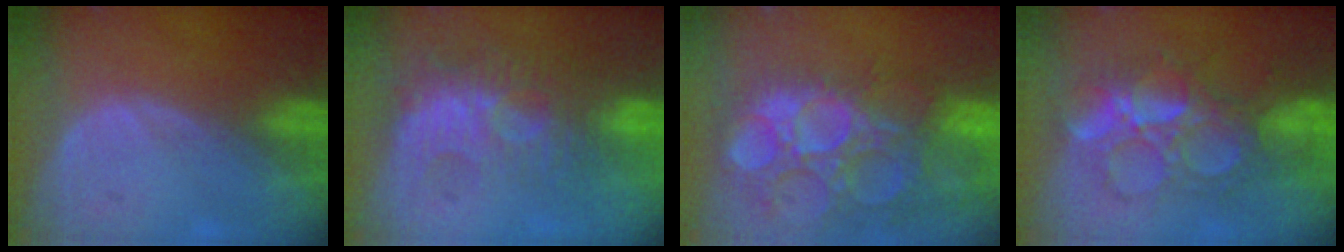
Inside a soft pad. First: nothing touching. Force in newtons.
{"total": 9.8, "press": 8.5, "slide": 4.8}
{"total": 15.4, "press": 12.6, "slide": 8.7}
{"total": 9.1, "press": 9.0, "slide": 1.1}